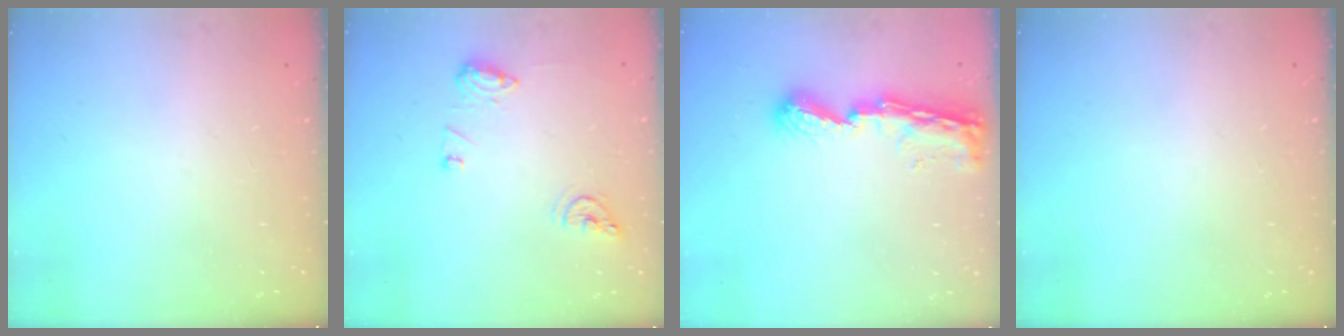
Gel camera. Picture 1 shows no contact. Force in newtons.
{"total": 10.4, "press": 10.4, "slide": 1.0}
{"total": 8.9, "press": 8.9, "slide": 0.9}
{"total": 0.0}